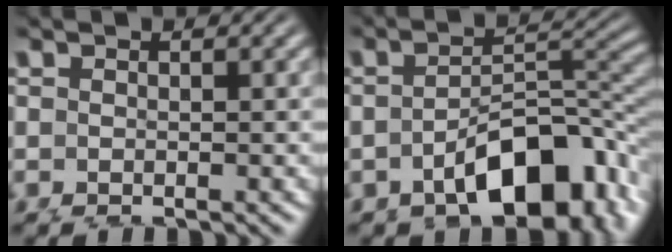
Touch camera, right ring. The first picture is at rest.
{"total": 7.0, "force": [-3.0, 3.5, 5.2], "torque": [-0.054, -0.017, -0.032]}